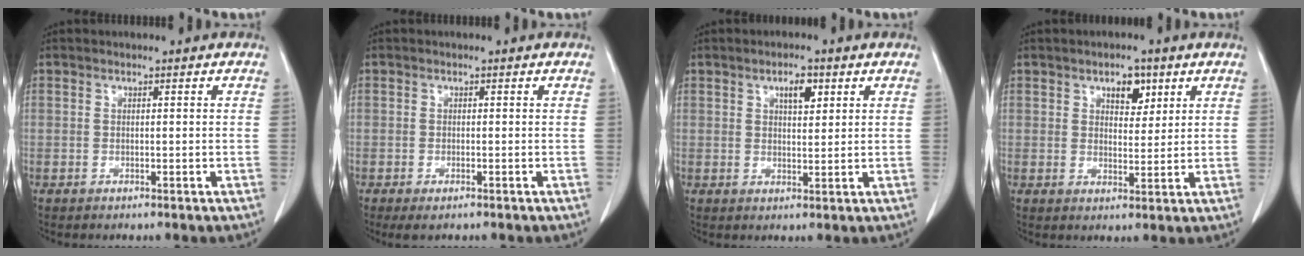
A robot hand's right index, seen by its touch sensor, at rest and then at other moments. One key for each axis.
{"total": 2.1, "fx": -1.4, "fy": 0.7, "fz": 1.4, "tx": -0.022, "ty": -0.005, "tz": -0.016}
{"total": 3.7, "fx": 1.8, "fy": 1.4, "fz": 2.8, "tx": -0.046, "ty": 0.000, "tz": 0.029}
{"total": 3.9, "fx": 2.2, "fy": 1.7, "fz": 2.8, "tx": -0.043, "ty": -0.002, "tz": 0.037}